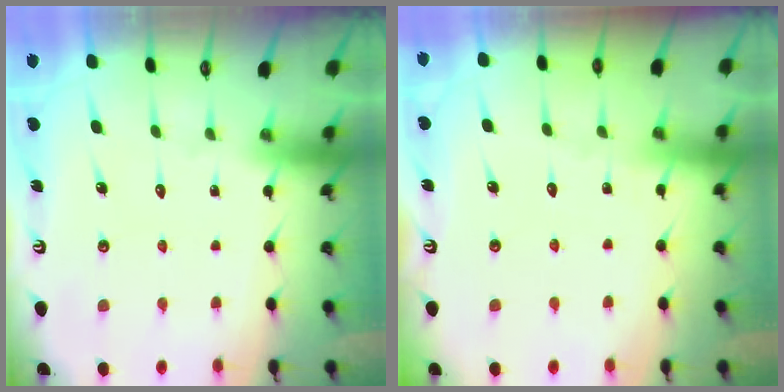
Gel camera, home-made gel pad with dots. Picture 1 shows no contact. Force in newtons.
{"total": 2.5, "press": 2.5, "slide": 0.3}